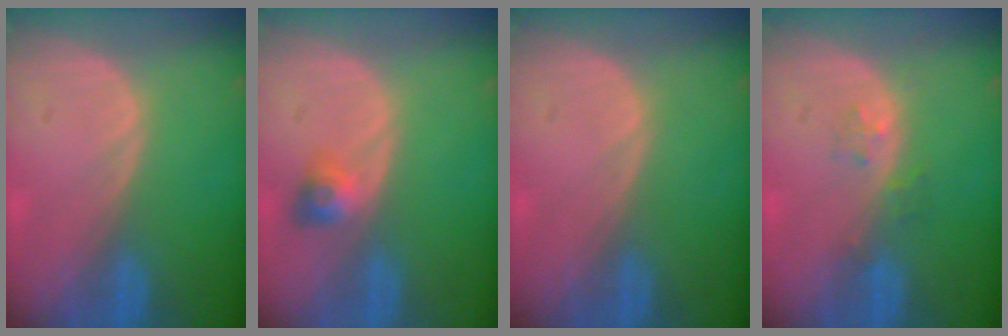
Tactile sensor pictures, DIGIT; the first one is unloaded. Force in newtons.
{"total": 3.0, "press": 2.7, "slide": 1.4}
{"total": 0.0}
{"total": 1.9, "press": 1.9, "slide": 0.2}